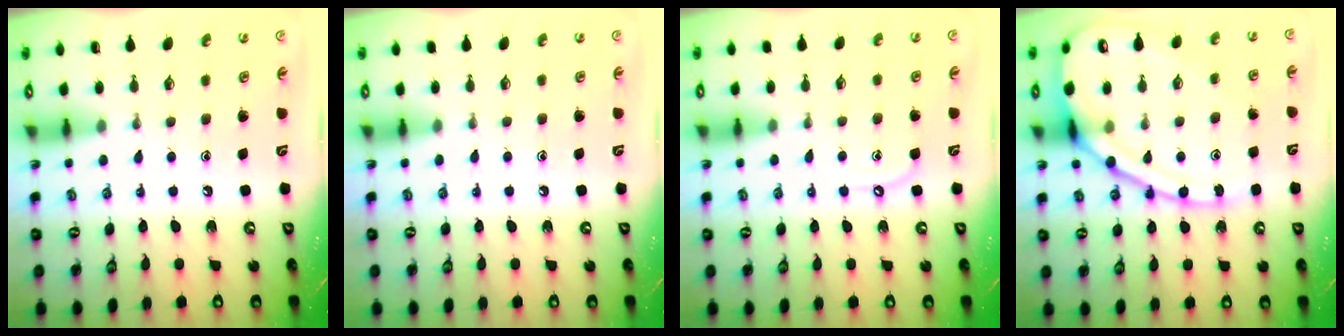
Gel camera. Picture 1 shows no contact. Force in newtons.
{"total": 2.7, "press": 2.6, "slide": 0.4}
{"total": 3.9, "press": 3.8, "slide": 0.6}
{"total": 16.4, "press": 16.3, "slide": 1.5}